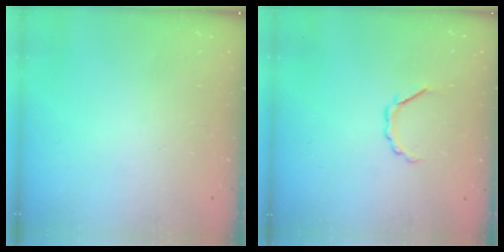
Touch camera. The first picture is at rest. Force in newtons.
{"total": 3.1, "press": 3.0, "slide": 0.9}